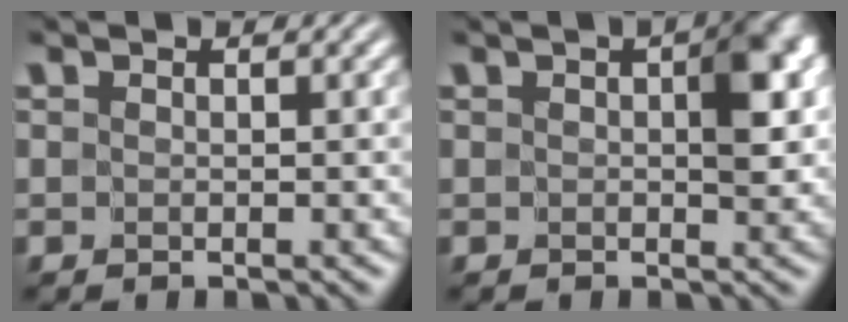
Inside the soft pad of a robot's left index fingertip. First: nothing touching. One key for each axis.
{"total": 4.2, "fx": 0.4, "fy": 2.2, "fz": 3.5, "tx": -0.039, "ty": 0.003, "tz": 0.000}